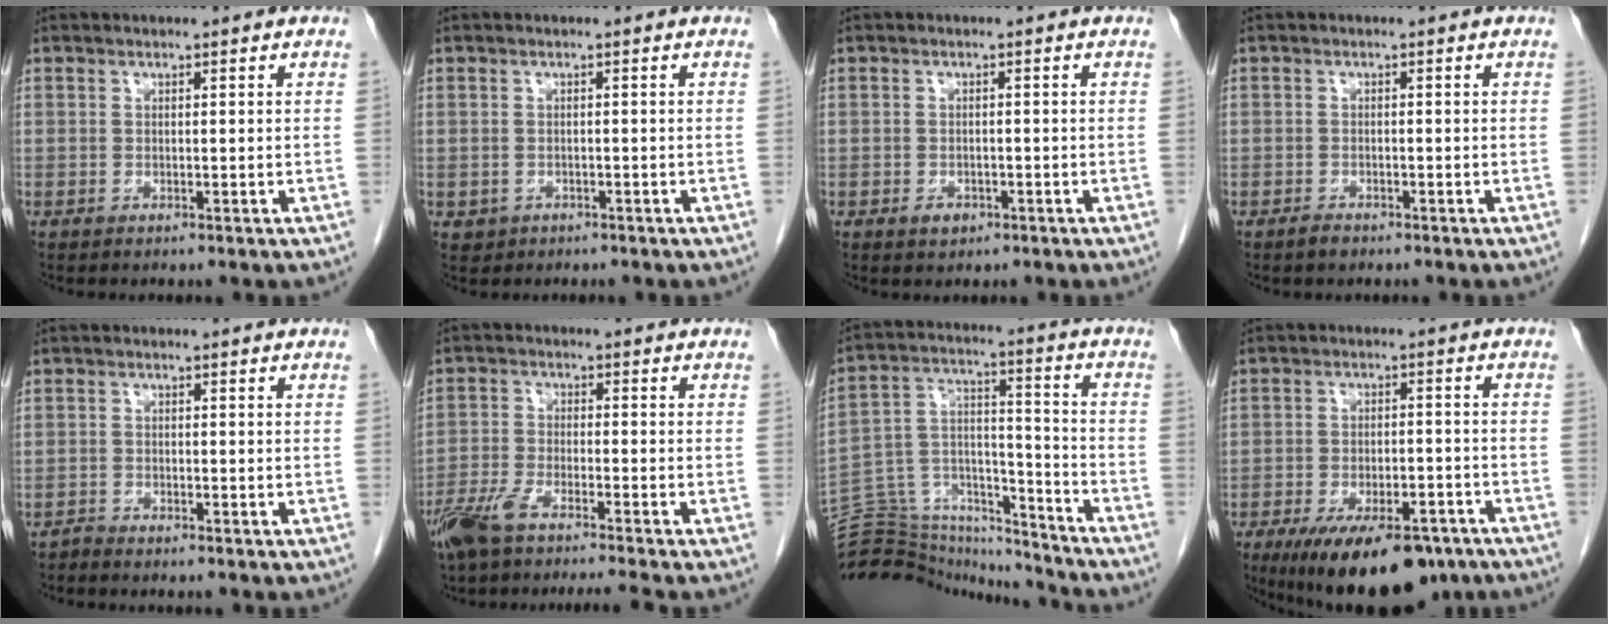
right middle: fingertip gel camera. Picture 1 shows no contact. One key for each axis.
{"total": 1.7, "fx": -0.8, "fy": 1.4, "fz": 0.1, "tx": -0.004, "ty": 0.006, "tz": -0.008}
{"total": 1.6, "fx": -0.8, "fy": 1.1, "fz": 0.9, "tx": -0.016, "ty": 0.001, "tz": -0.005}
{"total": 1.1, "fx": -0.9, "fy": 0.5, "fz": 0.4, "tx": -0.012, "ty": -0.002, "tz": -0.014}
{"total": 1.1, "fx": -1.1, "fy": -0.1, "fz": -0.2, "tx": 0.001, "ty": -0.003, "tz": -0.023}
{"total": 8.7, "fx": -7.2, "fy": -0.2, "fz": 4.9, "tx": -0.090, "ty": -0.018, "tz": -0.128}
{"total": 19.9, "fx": -19.1, "fy": 4.5, "fz": 3.3, "tx": -0.077, "ty": 0.056, "tz": -0.299}
{"total": 15.1, "fx": -10.4, "fy": 5.9, "fz": 9.2, "tx": -0.136, "ty": -0.007, "tz": -0.155}